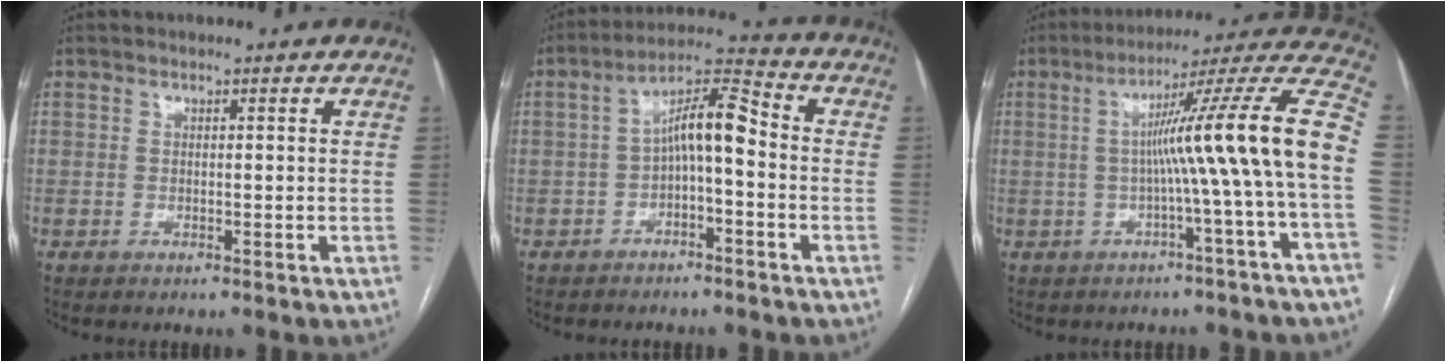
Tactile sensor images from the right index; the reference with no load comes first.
{"total": 8.2, "force": [-0.9, 2.1, 7.9], "torque": [-0.139, 0.036, -0.017]}
{"total": 15.4, "force": [-1.4, -2.5, 15.1], "torque": [-0.201, 0.027, -0.028]}